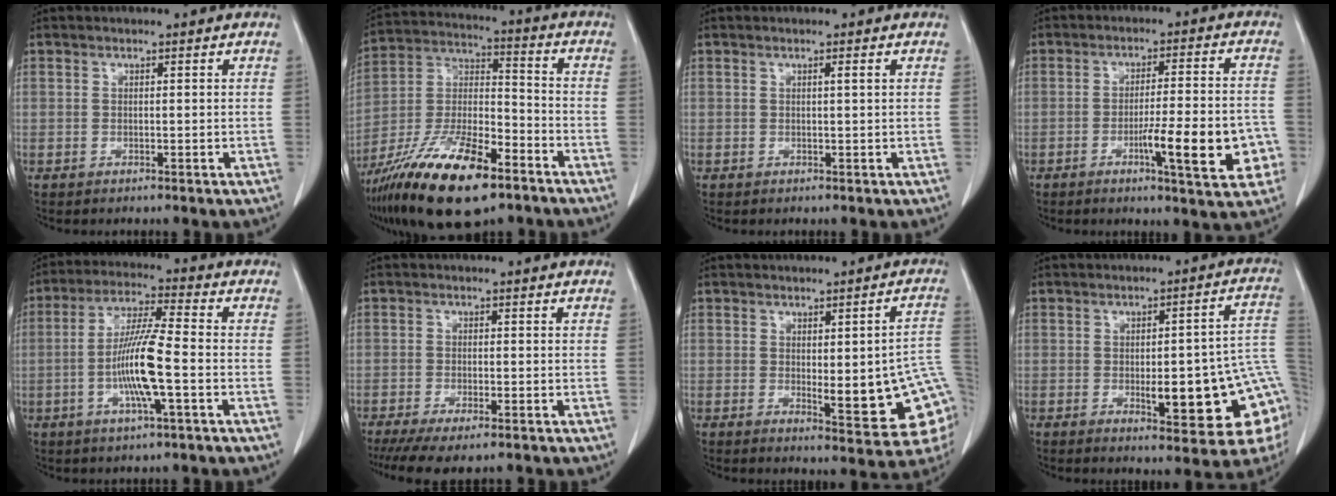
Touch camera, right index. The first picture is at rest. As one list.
[{"total": 20.1, "force": [-12.9, 5.6, 14.4], "torque": [-0.286, -0.016, -0.232]}, {"total": 0.7, "force": [0.3, -0.2, 0.6], "torque": [-0.012, 0.000, 0.007]}, {"total": 12.4, "force": [-4.2, 1.7, 11.6], "torque": [-0.157, 0.003, -0.057]}, {"total": 10.5, "force": [-2.4, 0.3, 10.3], "torque": [-0.201, -0.003, -0.052]}, {"total": 8.9, "force": [-7.1, 2.0, 5.0], "torque": [-0.069, -0.013, -0.107]}, {"total": 14.4, "force": [-1.6, 3.3, 13.9], "torque": [-0.128, 0.008, -0.006]}, {"total": 17.6, "force": [-3.2, 3.9, 16.9], "torque": [-0.137, 0.023, -0.024]}]